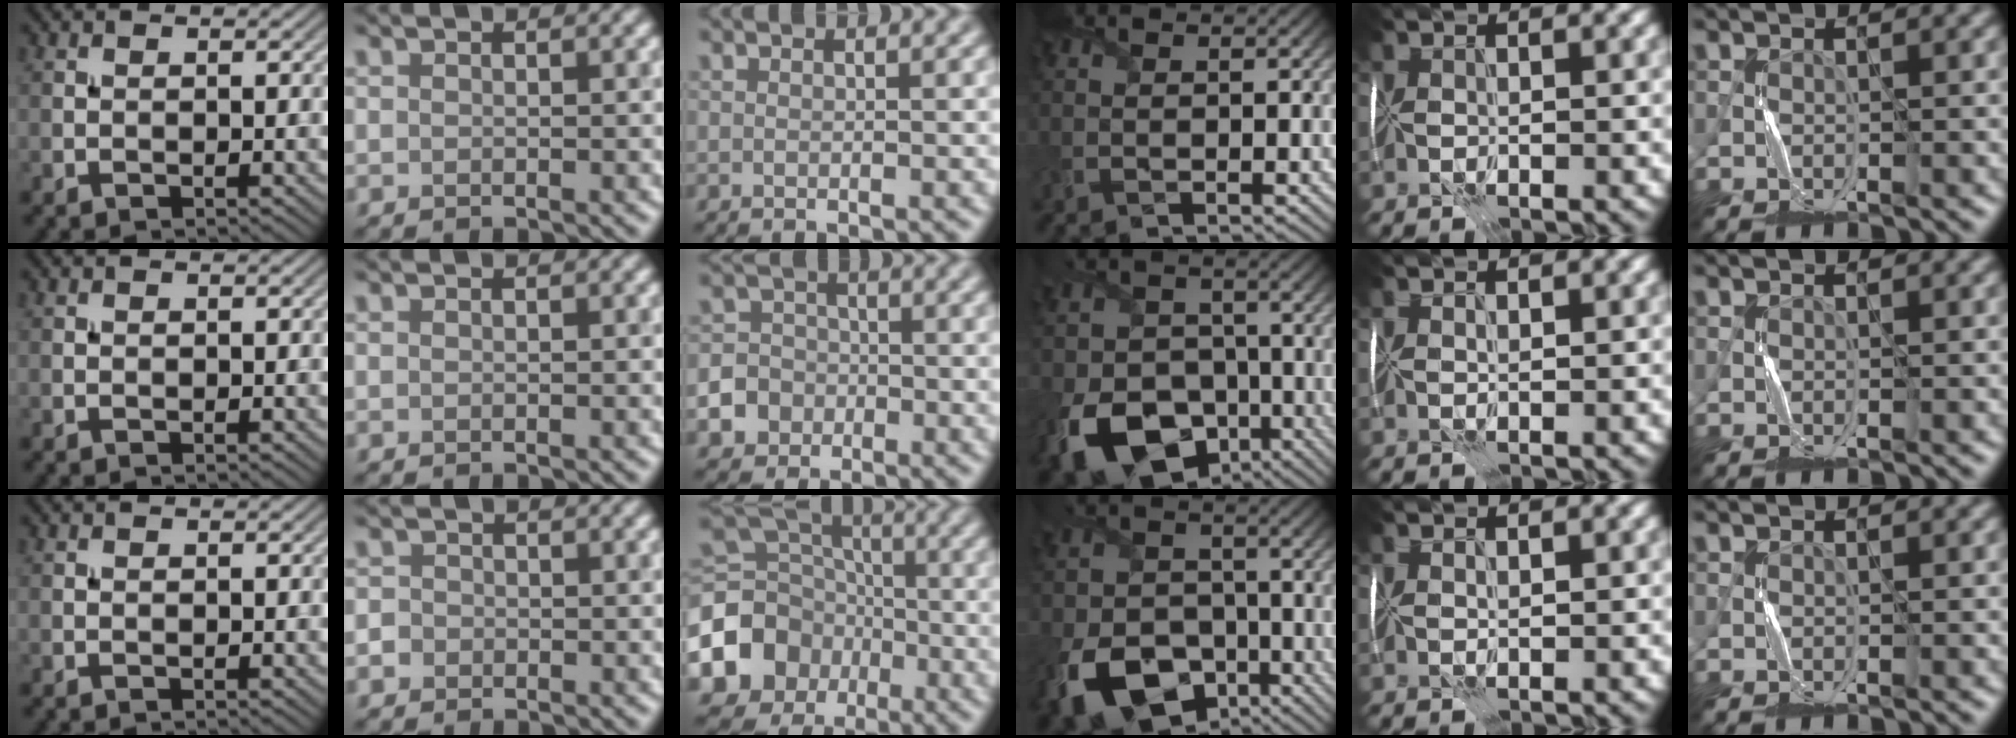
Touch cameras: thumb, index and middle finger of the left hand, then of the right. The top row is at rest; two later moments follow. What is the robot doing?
{"motion": "fold", "object": "handkerchief"}